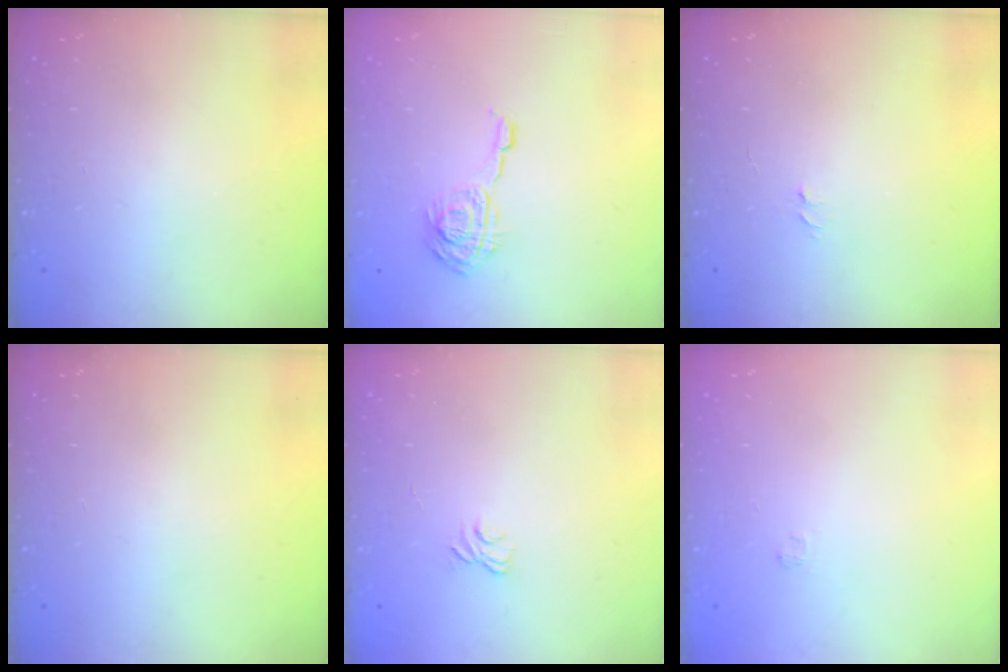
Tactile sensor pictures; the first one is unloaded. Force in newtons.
{"total": 9.7, "press": 9.7, "slide": 0.5}
{"total": 3.5, "press": 3.5, "slide": 0.3}
{"total": 0.0}
{"total": 3.3, "press": 3.0, "slide": 1.3}
{"total": 1.7, "press": 1.2, "slide": 1.1}